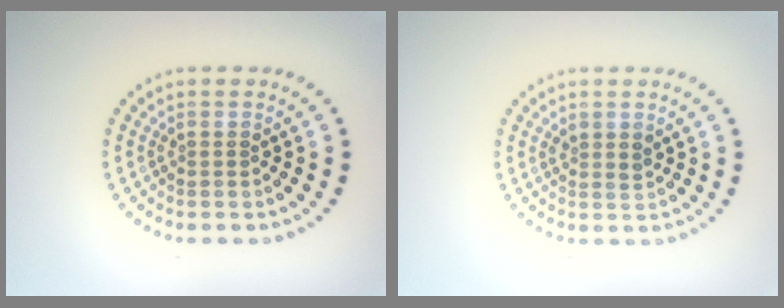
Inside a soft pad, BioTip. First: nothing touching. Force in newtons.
{"total": 1.1, "press": 0.9, "slide": 0.5}